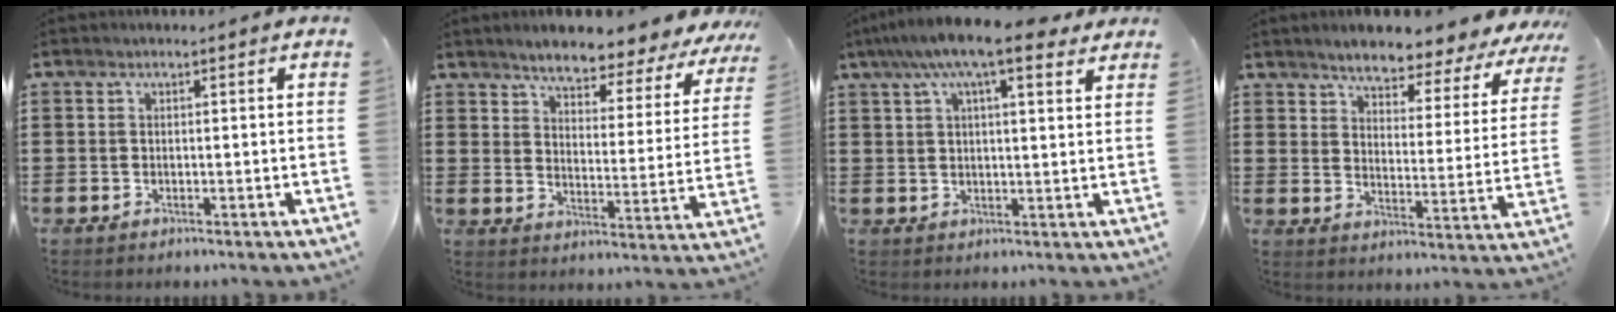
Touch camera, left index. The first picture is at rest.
{"total": 5.7, "force": [5.4, 0.7, 1.7], "torque": [-0.054, -0.038, 0.086]}
{"total": 9.0, "force": [6.2, 2.1, 6.1], "torque": [-0.118, -0.005, 0.107]}
{"total": 5.5, "force": [5.2, 0.8, 1.4], "torque": [-0.048, -0.039, 0.085]}